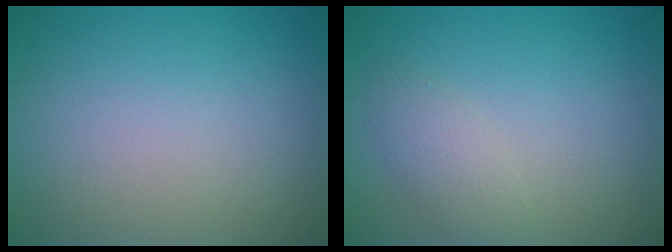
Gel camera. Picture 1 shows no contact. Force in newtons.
{"total": 2.0, "press": 2.0, "slide": 0.2}